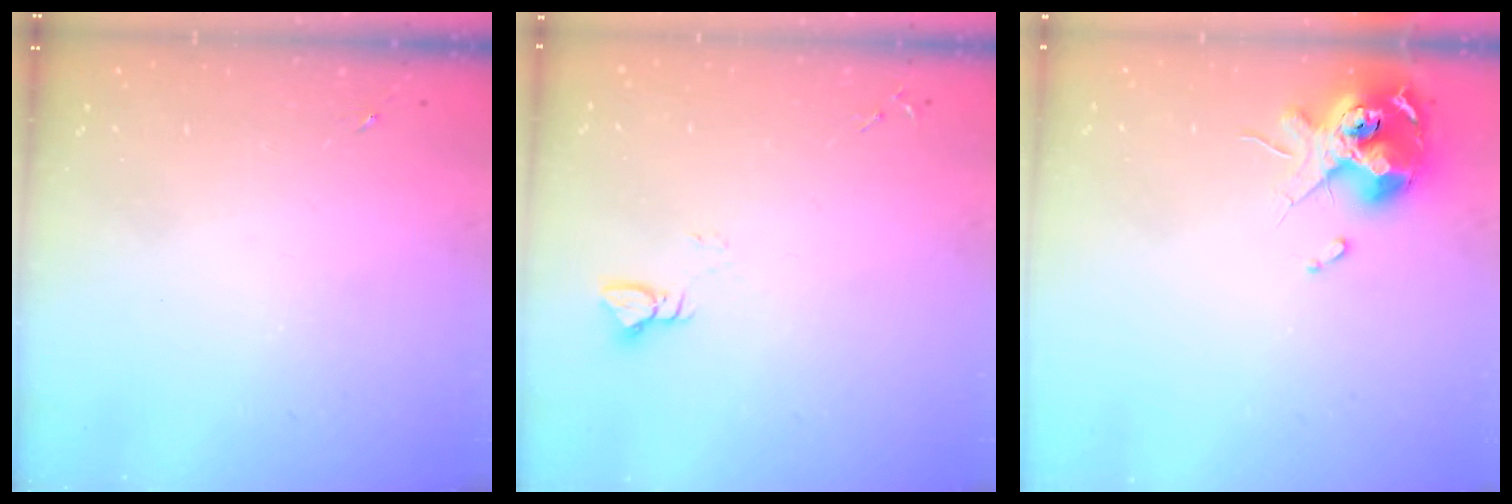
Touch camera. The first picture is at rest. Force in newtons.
{"total": 3.0, "press": 3.0, "slide": 0.3}
{"total": 13.2, "press": 13.1, "slide": 1.8}